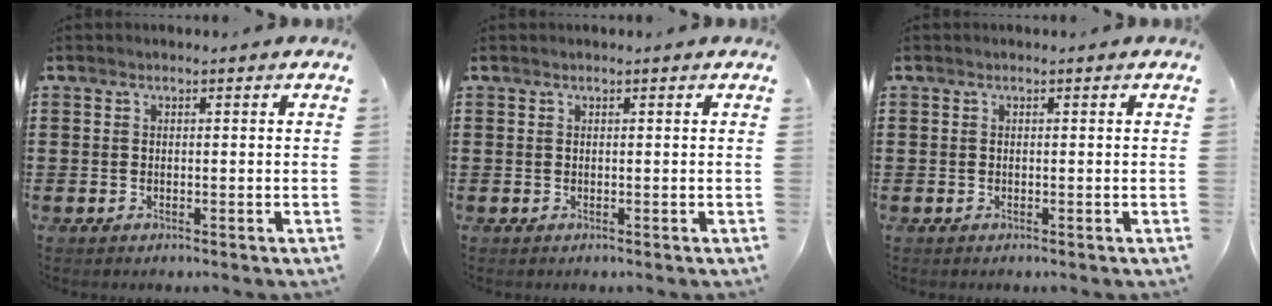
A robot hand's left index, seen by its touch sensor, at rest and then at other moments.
{"total": 0.0}
{"total": 0.0}